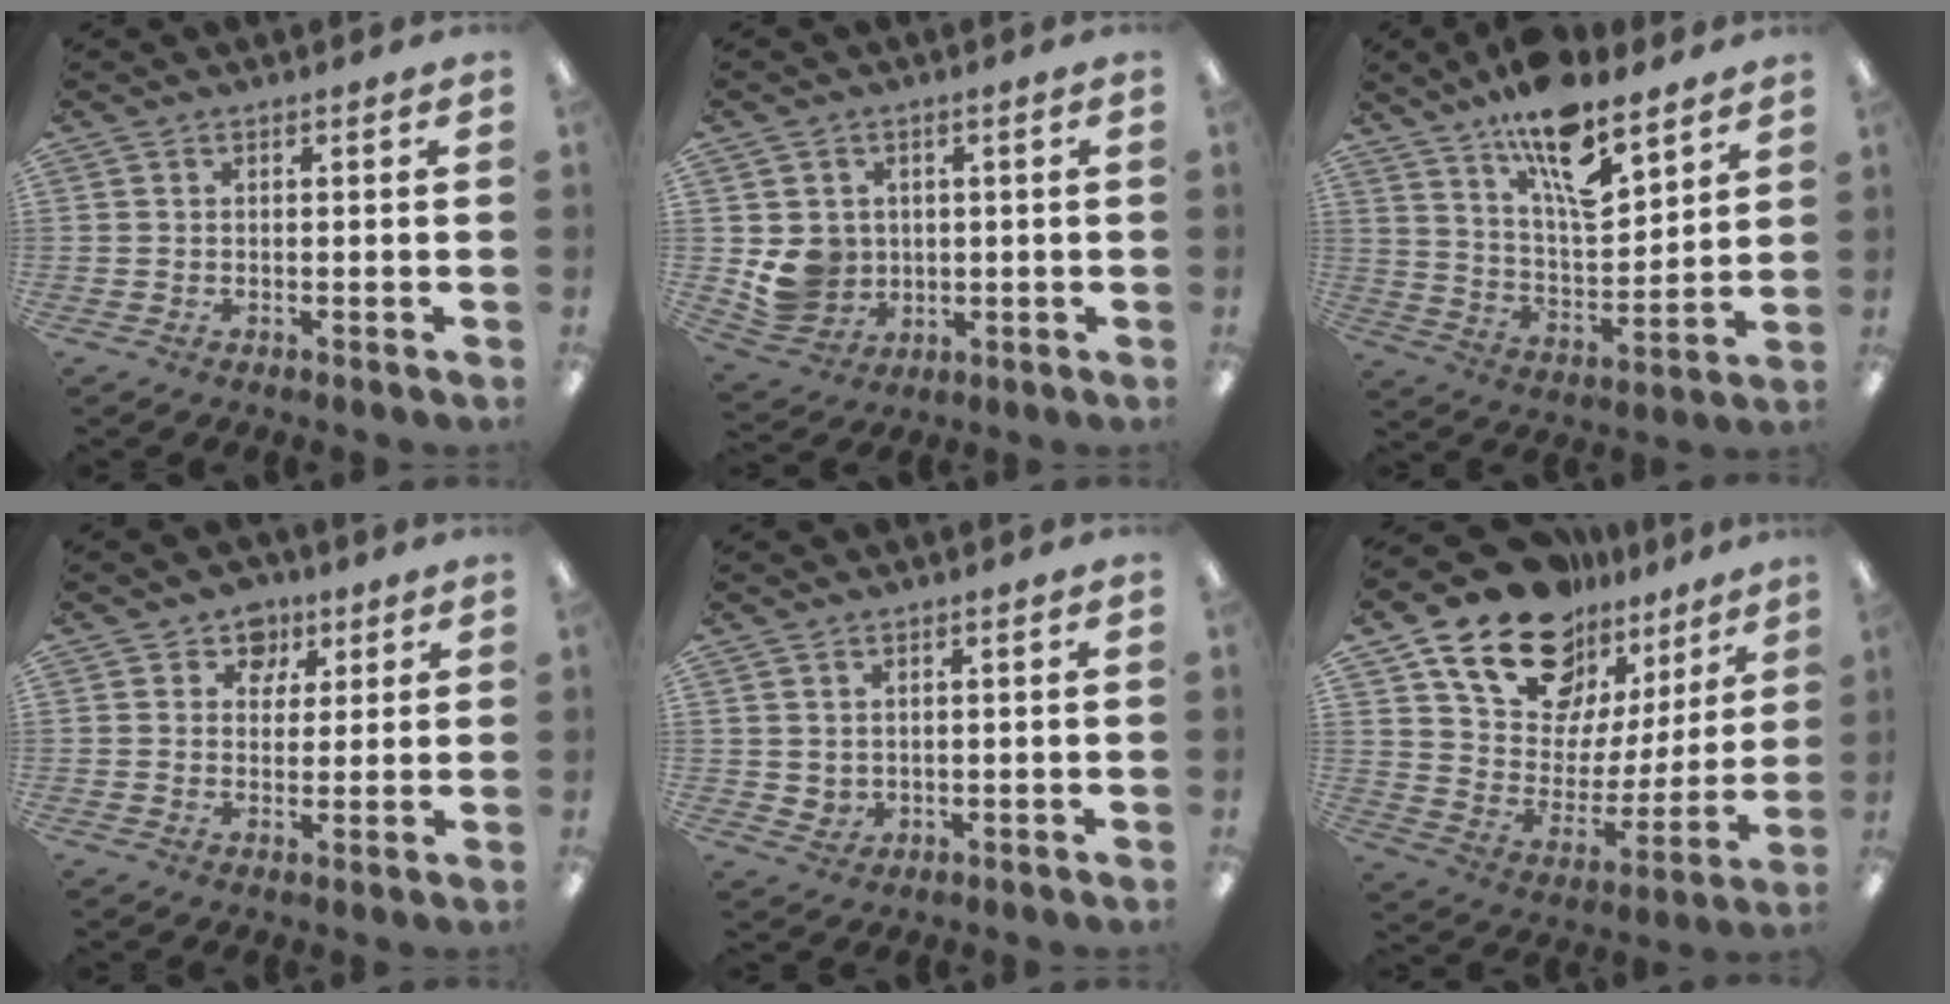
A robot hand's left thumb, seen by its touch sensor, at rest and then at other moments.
{"total": 7.7, "force": [0.7, 7.4, 1.9], "torque": [-0.045, 0.002, 0.024]}
{"total": 15.9, "force": [11.6, 5.4, 9.5], "torque": [-0.157, -0.066, 0.197]}
{"total": 6.1, "force": [3.5, 4.7, 1.5], "torque": [-0.018, -0.013, 0.061]}
{"total": 2.2, "force": [1.6, 1.5, 0.2], "torque": [-0.007, -0.006, 0.029]}
{"total": 19.1, "force": [14.5, 10.4, 6.9], "torque": [-0.140, -0.105, 0.262]}